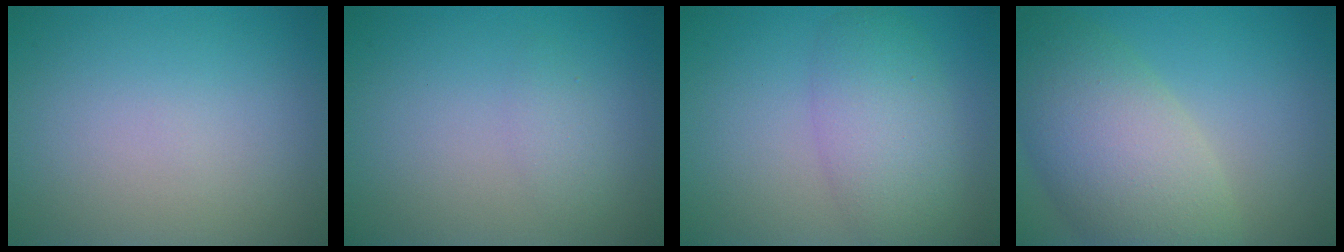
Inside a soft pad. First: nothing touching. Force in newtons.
{"total": 1.2, "press": 1.2, "slide": 0.1}
{"total": 4.9, "press": 4.9, "slide": 0.3}
{"total": 8.4, "press": 8.4, "slide": 0.6}